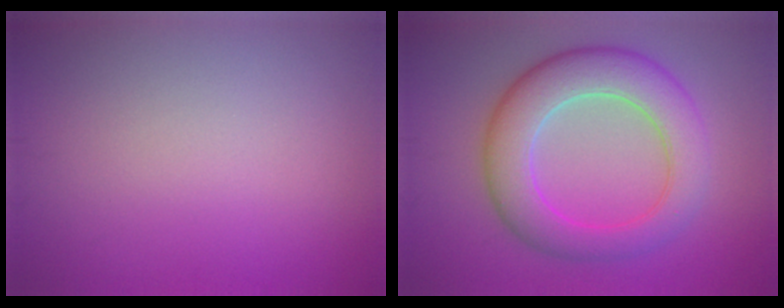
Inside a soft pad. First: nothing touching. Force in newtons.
{"total": 7.7, "press": 7.7, "slide": 0.3}